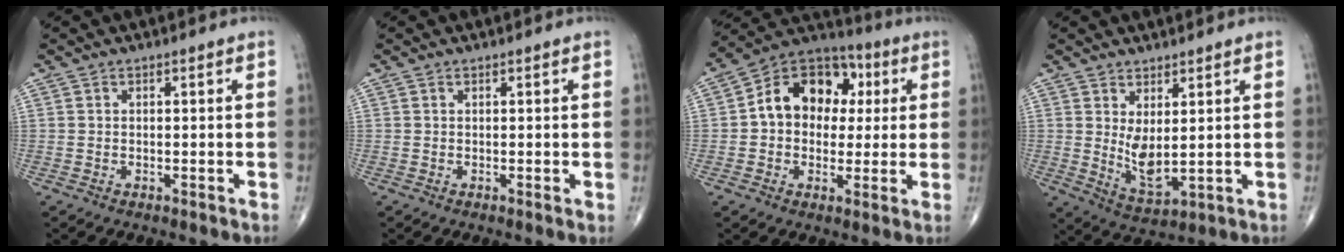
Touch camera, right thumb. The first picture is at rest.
{"total": 0.6, "force": [0.2, 0.1, 0.6], "torque": [-0.013, -0.002, 0.001]}
{"total": 14.9, "force": [2.2, 11.3, 9.5], "torque": [-0.107, 0.026, 0.025]}
{"total": 6.6, "force": [1.3, 2.8, 5.9], "torque": [-0.100, -0.029, 0.038]}